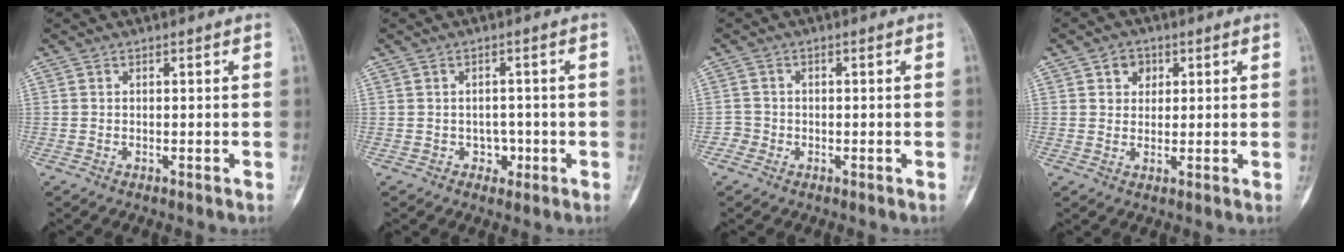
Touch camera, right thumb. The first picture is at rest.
{"total": 6.5, "force": [-1.8, 5.4, 3.0], "torque": [0.001, 0.025, -0.019]}
{"total": 1.6, "force": [-0.7, 1.4, -0.2], "torque": [0.017, 0.008, -0.020]}
{"total": 4.0, "force": [1.6, 3.3, 1.6], "torque": [-0.003, -0.004, 0.023]}